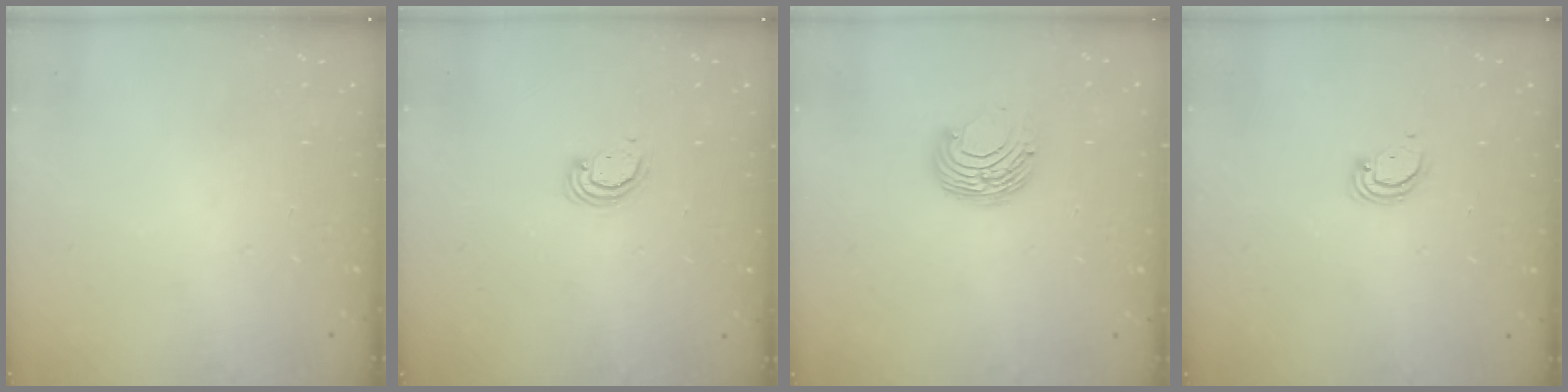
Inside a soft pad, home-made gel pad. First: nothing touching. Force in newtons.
{"total": 2.3, "press": 2.3, "slide": 0.3}
{"total": 8.2, "press": 8.2, "slide": 0.6}
{"total": 2.9, "press": 2.8, "slide": 0.2}